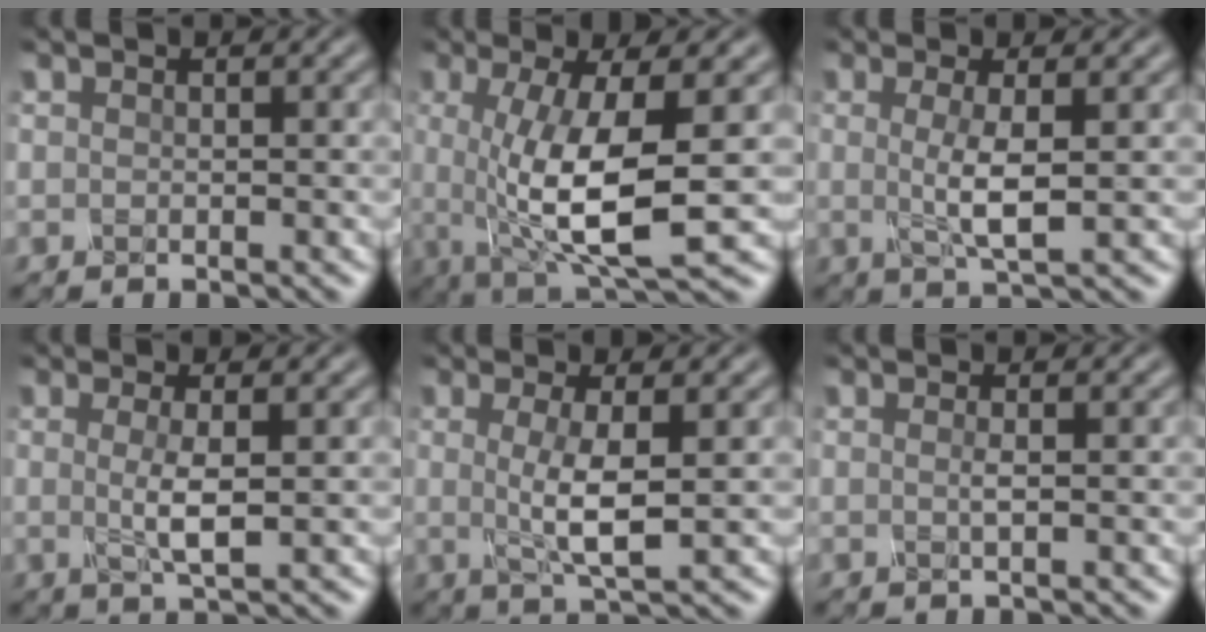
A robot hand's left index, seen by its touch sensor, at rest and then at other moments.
{"total": 9.2, "force": [-0.6, 2.6, 8.8], "torque": [-0.154, -0.014, -0.007]}
{"total": 3.5, "force": [0.2, 0.7, 3.5], "torque": [-0.068, -0.005, 0.004]}
{"total": 3.0, "force": [0.1, 0.6, 2.9], "torque": [-0.059, -0.004, 0.002]}
{"total": 4.3, "force": [0.3, 0.9, 4.2], "torque": [-0.079, -0.005, 0.007]}
{"total": 0.9, "force": [0.0, 0.2, 0.9], "torque": [-0.016, 0.002, -0.002]}